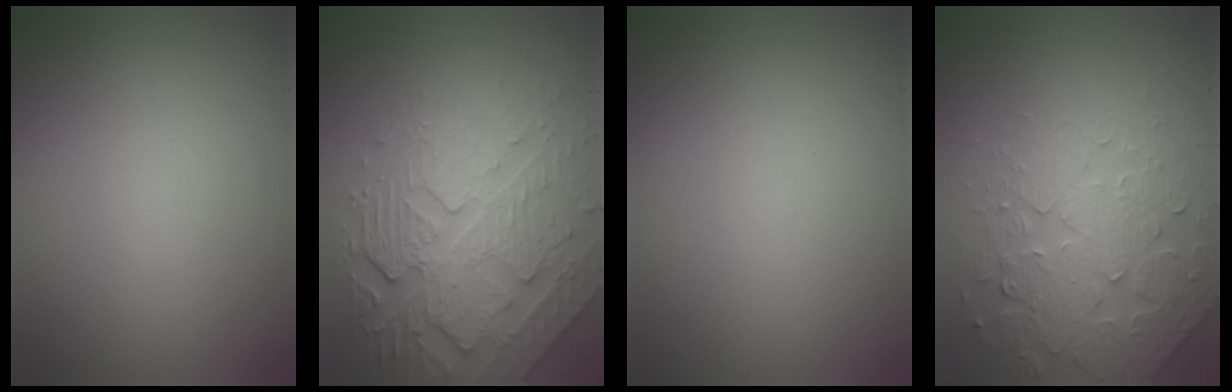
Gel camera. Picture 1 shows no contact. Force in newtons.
{"total": 6.6, "press": 5.4, "slide": 3.9}
{"total": 0.0}
{"total": 5.0, "press": 4.8, "slide": 1.5}